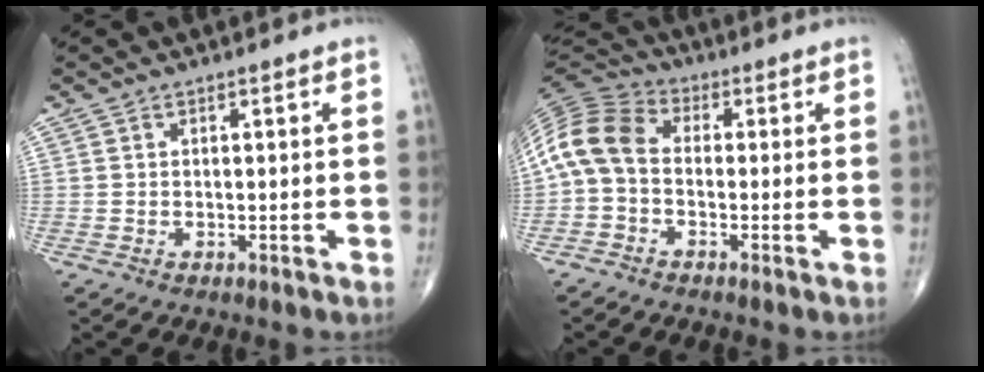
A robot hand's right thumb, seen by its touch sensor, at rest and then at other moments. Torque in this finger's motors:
{"motor_torque": [-0.06, 0.47, 0.58, -0.56, 0.12]}